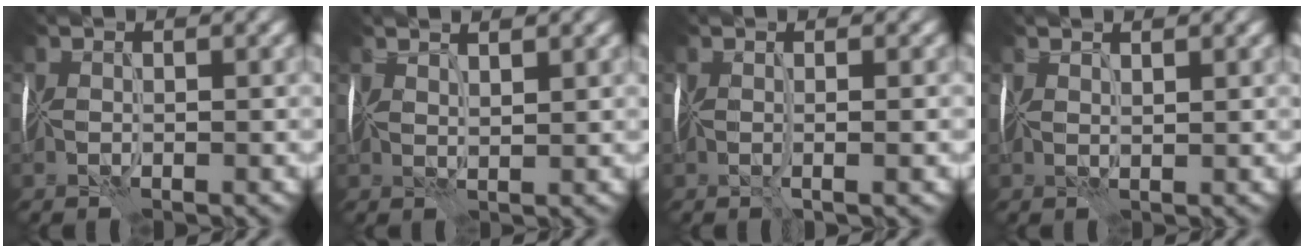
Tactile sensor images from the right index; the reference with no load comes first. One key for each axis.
{"total": 2.3, "fx": 2.0, "fy": 0.5, "fz": 1.0, "tx": -0.005, "ty": 0.014, "tz": 0.018}
{"total": 1.8, "fx": 0.1, "fy": 0.4, "fz": 1.8, "tx": -0.019, "ty": 0.001, "tz": 0.004}
{"total": 1.4, "fx": 1.3, "fy": 0.1, "fz": 0.4, "tx": -0.004, "ty": 0.005, "tz": 0.020}